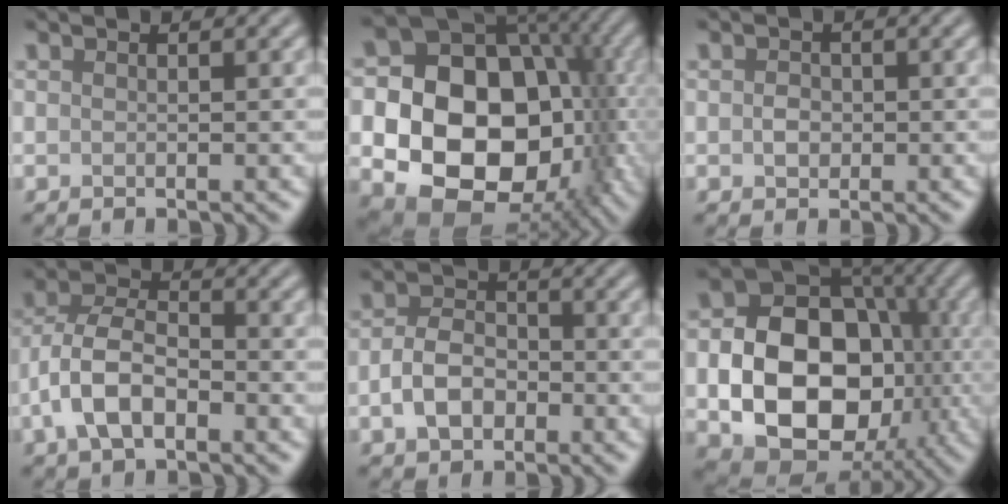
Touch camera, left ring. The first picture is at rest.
{"total": 19.0, "force": [-2.0, 15.0, 11.4], "torque": [-0.152, -0.024, -0.039]}
{"total": 1.5, "force": [-0.1, 1.2, 0.9], "torque": [-0.016, -0.002, -0.006]}
{"total": 5.8, "force": [-2.1, 3.2, 4.3], "torque": [-0.087, 0.006, -0.048]}
{"total": 4.1, "force": [-1.3, 2.8, 2.7], "torque": [-0.051, 0.003, -0.031]}
{"total": 13.7, "force": [-2.3, 10.1, 9.0], "torque": [-0.137, -0.016, -0.046]}